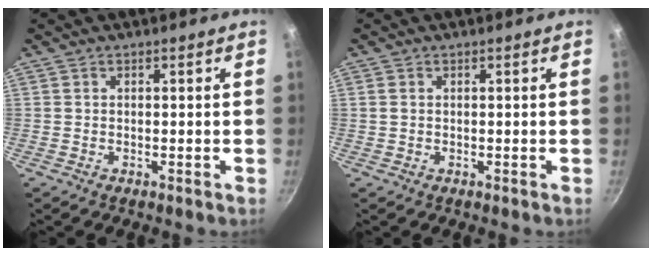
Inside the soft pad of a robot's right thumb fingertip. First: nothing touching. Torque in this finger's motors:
{"motor_torque": [-0.16, -0.39, -0.17, -0.29, 0.05]}